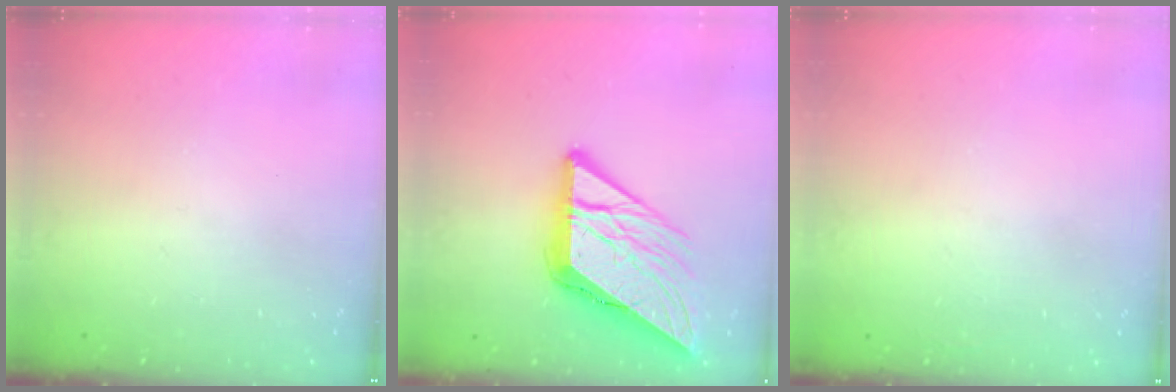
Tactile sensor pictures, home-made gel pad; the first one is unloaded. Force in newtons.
{"total": 16.6, "press": 16.5, "slide": 1.7}
{"total": 1.6, "press": 1.6, "slide": 0.0}